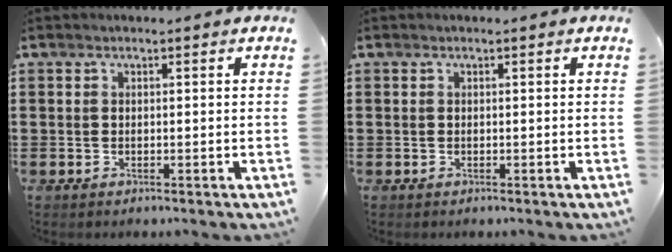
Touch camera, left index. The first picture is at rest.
{"total": 0.0}